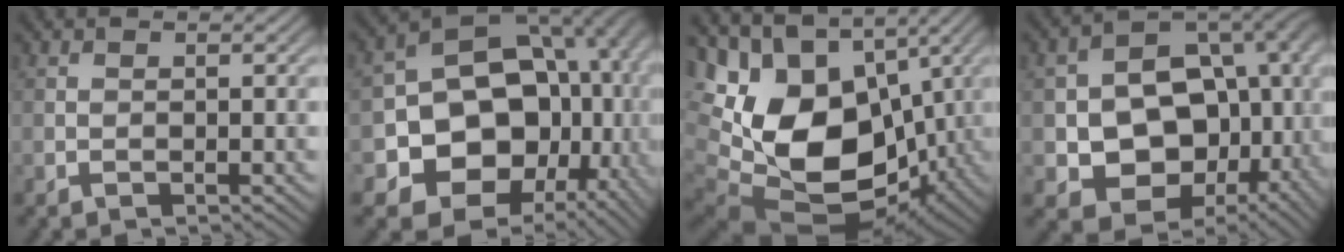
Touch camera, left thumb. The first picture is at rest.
{"total": 19.5, "force": [-1.8, 15.7, 11.5], "torque": [-0.212, -0.051, -0.003]}
{"total": 21.2, "force": [0.6, 14.1, 15.8], "torque": [-0.312, -0.005, 0.027]}
{"total": 18.4, "force": [0.3, 13.8, 12.2], "torque": [-0.210, -0.046, 0.050]}